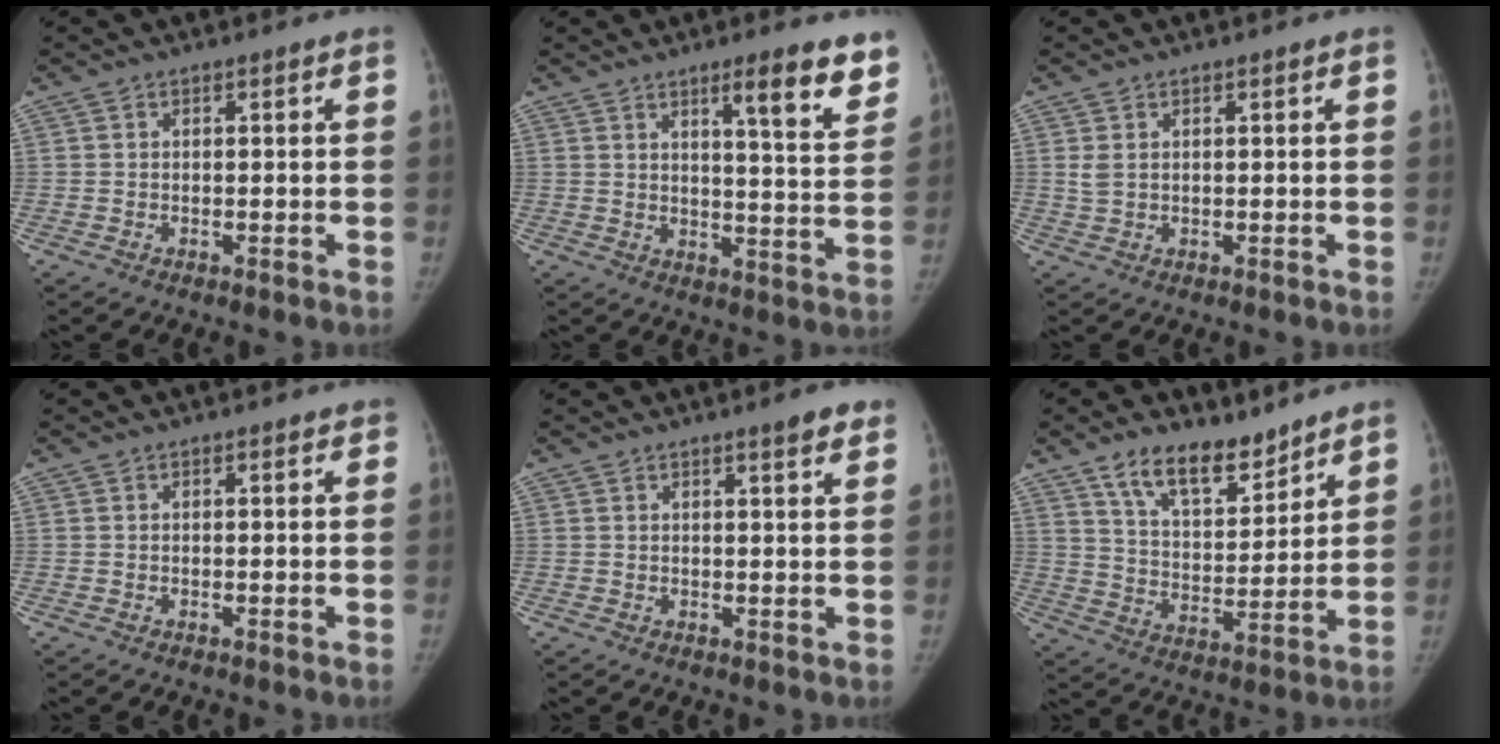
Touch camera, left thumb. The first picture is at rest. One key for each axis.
{"total": 11.4, "fx": 7.4, "fy": 1.9, "fz": 8.5, "tx": -0.085, "ty": -0.045, "tz": 0.102}
{"total": 1.8, "fx": 0.5, "fy": 1.2, "fz": 1.2, "tx": -0.030, "ty": 0.002, "tz": 0.017}
{"total": 0.6, "fx": 0.4, "fy": 0.3, "fz": 0.4, "tx": -0.004, "ty": -0.001, "tz": 0.002}
{"total": 3.8, "fx": 2.6, "fy": 0.5, "fz": 2.8, "tx": -0.030, "ty": -0.013, "tz": 0.034}
{"total": 12.6, "fx": 9.2, "fy": 5.4, "fz": 6.7, "tx": -0.083, "ty": -0.065, "tz": 0.167}